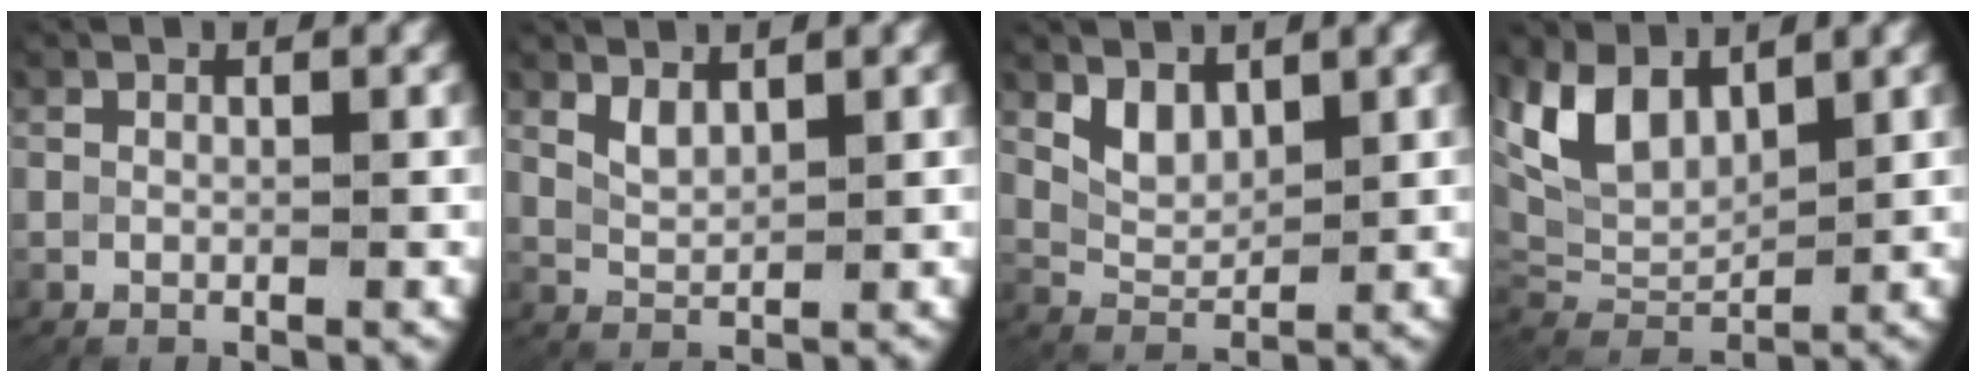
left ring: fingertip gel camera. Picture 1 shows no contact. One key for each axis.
{"total": 1.7, "fx": 1.2, "fy": 0.7, "fz": 1.0, "tx": -0.028, "ty": -0.009, "tz": 0.031}
{"total": 2.7, "fx": 1.6, "fy": 1.7, "fz": 1.4, "tx": -0.043, "ty": -0.014, "tz": 0.037}
{"total": 8.7, "fx": 3.0, "fy": 6.1, "fz": 5.5, "tx": -0.135, "ty": -0.010, "tz": 0.060}